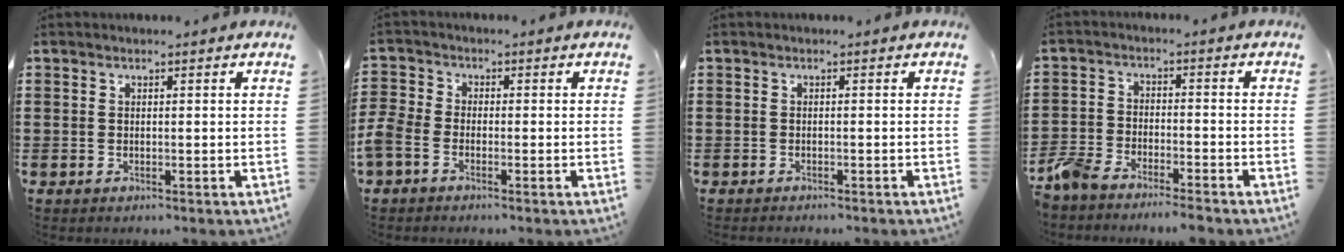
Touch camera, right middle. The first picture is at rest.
{"total": 3.2, "force": [-2.2, 1.5, 1.7], "torque": [-0.059, -0.005, -0.051]}
{"total": 0.5, "force": [-0.5, -0.1, 0.0], "torque": [-0.004, -0.004, -0.009]}
{"total": 5.2, "force": [-4.9, 0.8, 1.3], "torque": [-0.059, -0.005, -0.106]}